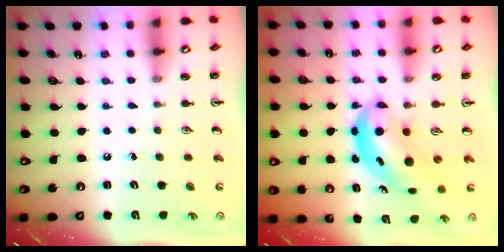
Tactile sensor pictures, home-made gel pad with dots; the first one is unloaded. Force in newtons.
{"total": 6.1, "press": 5.9, "slide": 1.6}